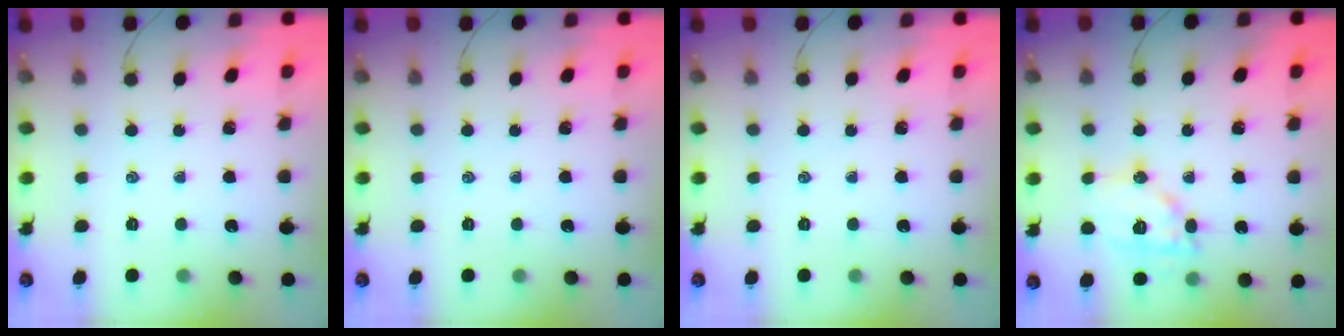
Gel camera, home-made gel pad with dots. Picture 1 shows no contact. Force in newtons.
{"total": 0.0}
{"total": 0.0}
{"total": 12.4, "press": 12.3, "slide": 1.3}